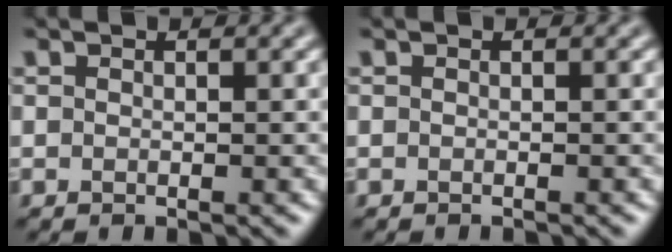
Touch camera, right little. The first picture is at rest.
{"total": 0.7, "force": [-0.7, 0.0, 0.1], "torque": [0.003, 0.000, -0.011]}